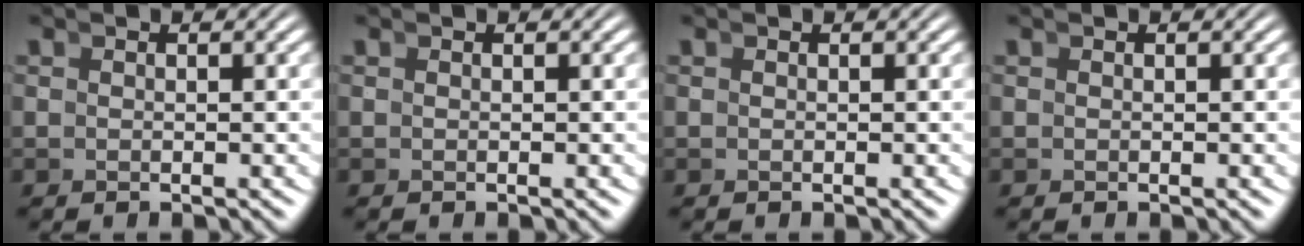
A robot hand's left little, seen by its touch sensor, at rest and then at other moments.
{"total": 0.0}
{"total": 0.0}
{"total": 0.0}